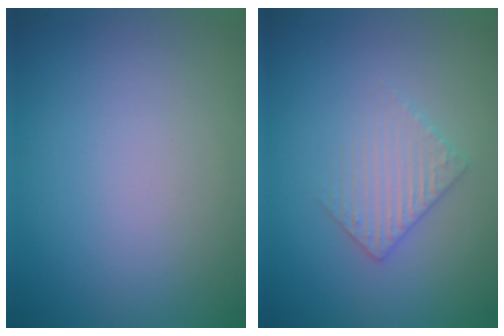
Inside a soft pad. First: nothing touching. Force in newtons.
{"total": 2.5, "press": 2.4, "slide": 0.5}